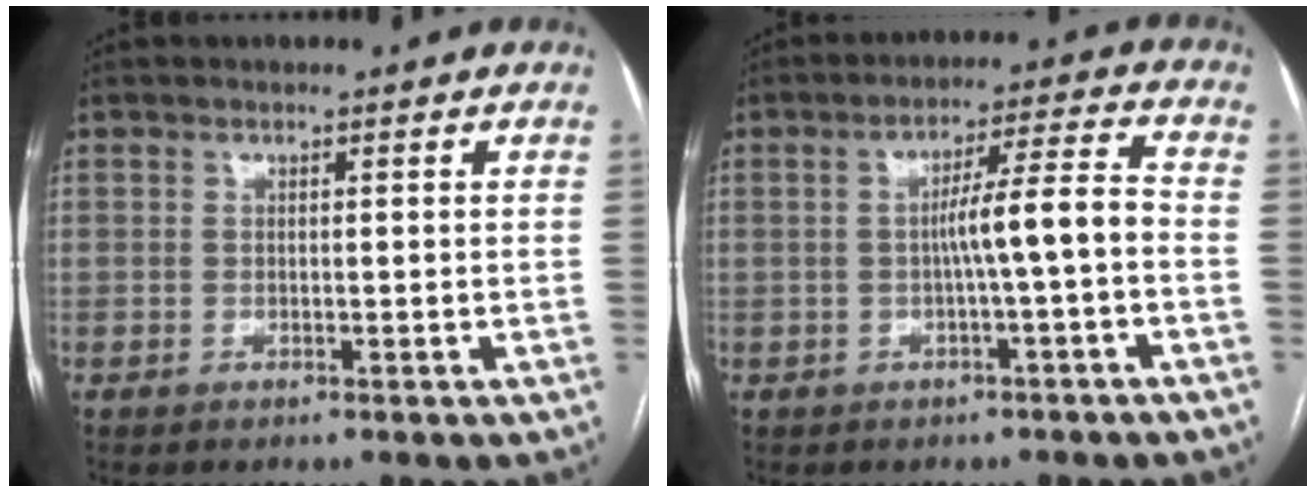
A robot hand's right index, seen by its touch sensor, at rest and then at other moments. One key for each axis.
{"total": 6.8, "fx": -1.3, "fy": -0.3, "fz": 6.7, "tx": -0.108, "ty": 0.019, "tz": -0.018}